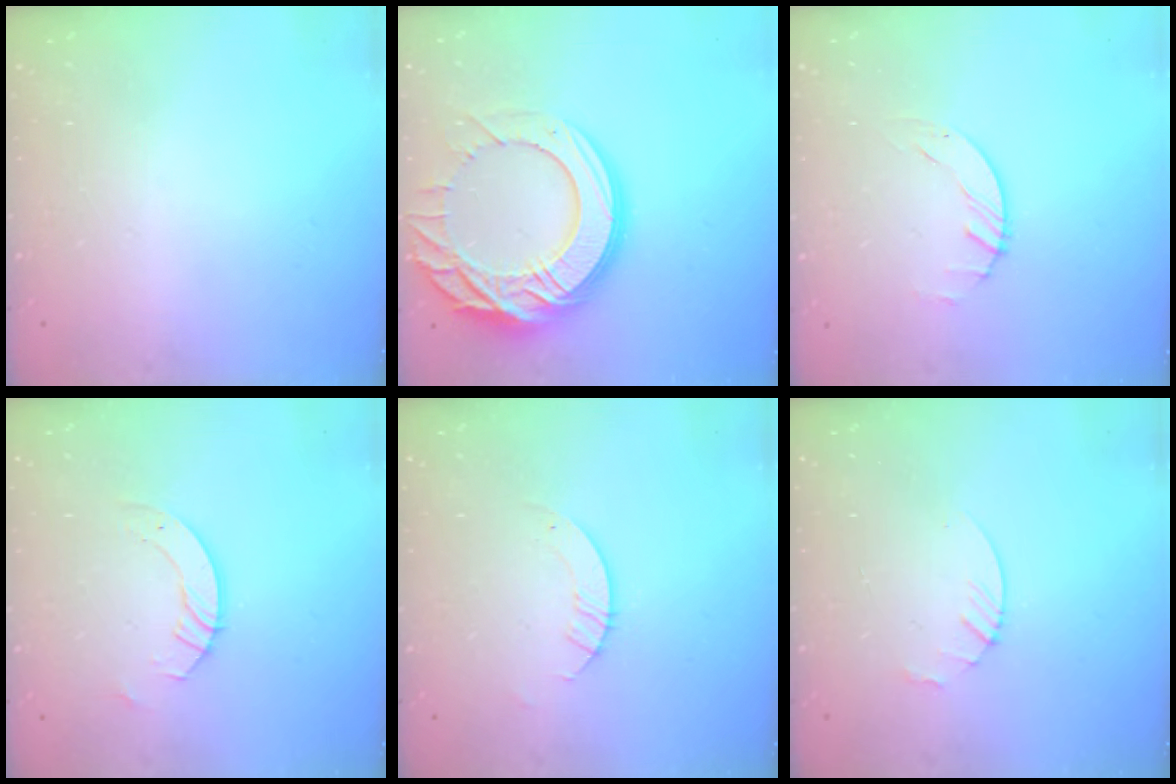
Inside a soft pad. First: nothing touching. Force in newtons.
{"total": 22.6, "press": 22.5, "slide": 2.2}
{"total": 0.8, "press": 0.8, "slide": 0.2}
{"total": 3.5, "press": 3.5, "slide": 0.3}
{"total": 2.8, "press": 2.8, "slide": 0.2}
{"total": 3.0, "press": 2.9, "slide": 0.3}